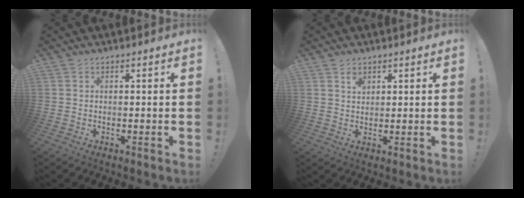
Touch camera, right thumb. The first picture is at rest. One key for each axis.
{"total": 2.3, "fx": 1.5, "fy": 1.5, "fz": 0.7, "tx": 0.007, "ty": -0.014, "tz": 0.024}